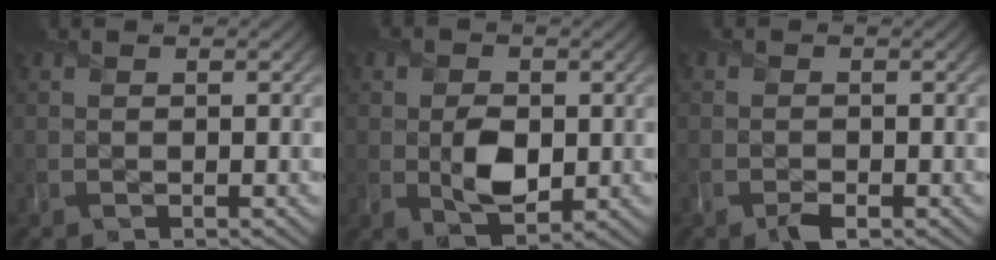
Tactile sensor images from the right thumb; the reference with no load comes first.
{"total": 5.2, "force": [-0.3, 3.6, 3.7], "torque": [-0.070, -0.013, -0.005]}
{"total": 1.6, "force": [-1.0, 0.9, 1.0], "torque": [-0.019, -0.007, -0.020]}